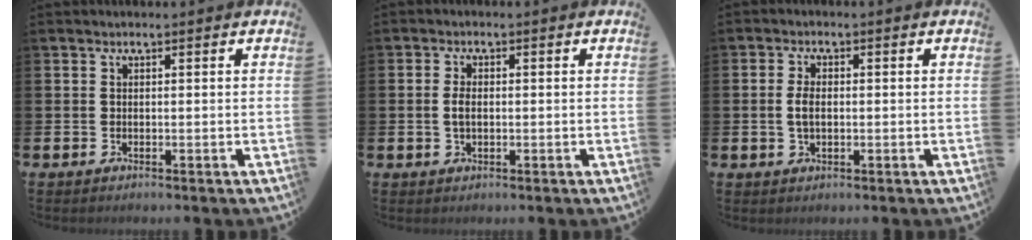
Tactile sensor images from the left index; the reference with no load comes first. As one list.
[{"total": 2.0, "force": [0.1, 1.2, 1.6], "torque": [-0.024, 0.004, -0.001]}, {"total": 2.6, "force": [0.2, 1.6, 2.1], "torque": [-0.035, 0.005, 0.000]}]